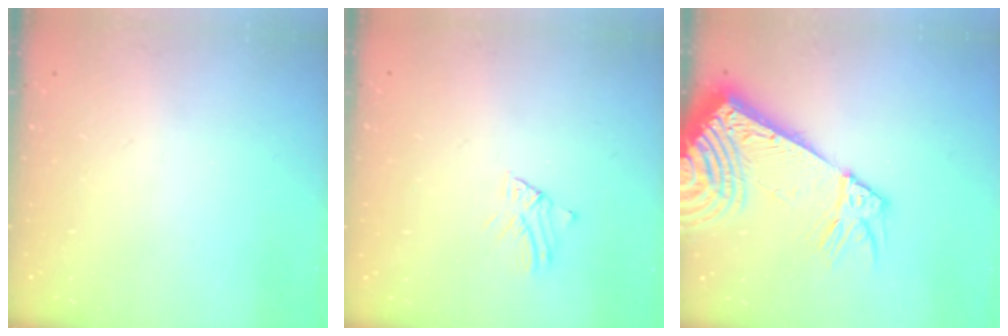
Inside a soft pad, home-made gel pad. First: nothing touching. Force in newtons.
{"total": 1.6, "press": 1.6, "slide": 0.1}
{"total": 19.5, "press": 19.1, "slide": 3.6}